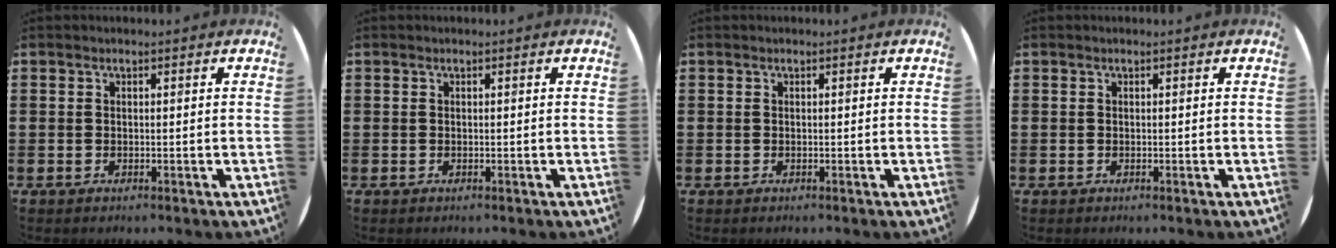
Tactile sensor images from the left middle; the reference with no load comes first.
{"total": 0.0}
{"total": 0.0}
{"total": 0.0}